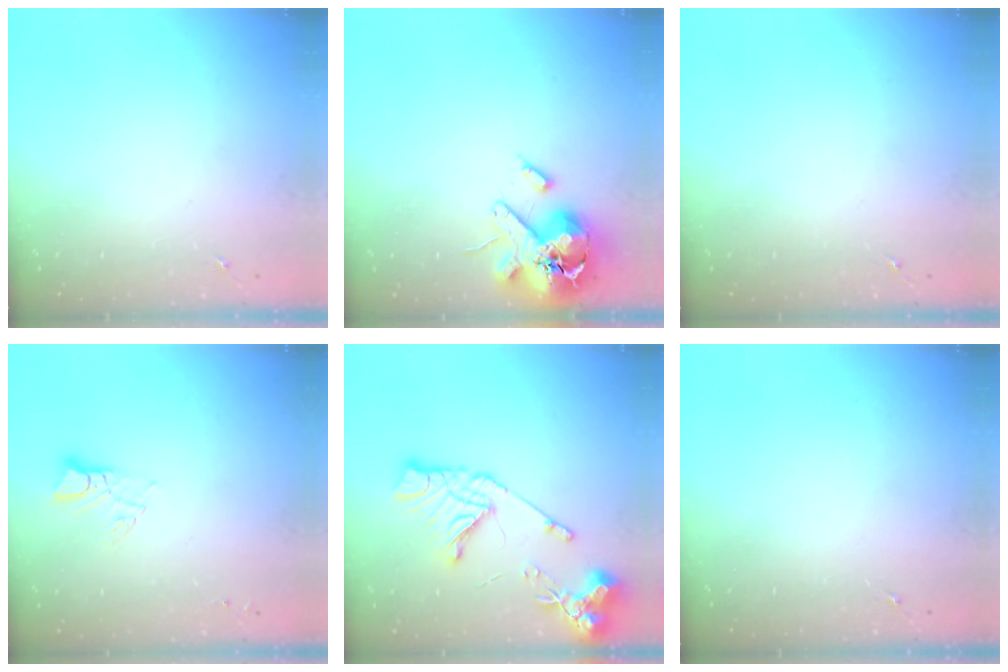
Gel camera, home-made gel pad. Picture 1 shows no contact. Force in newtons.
{"total": 16.0, "press": 15.8, "slide": 2.6}
{"total": 0.0}
{"total": 3.8, "press": 3.8, "slide": 0.2}
{"total": 16.4, "press": 16.3, "slide": 1.9}
{"total": 0.0}